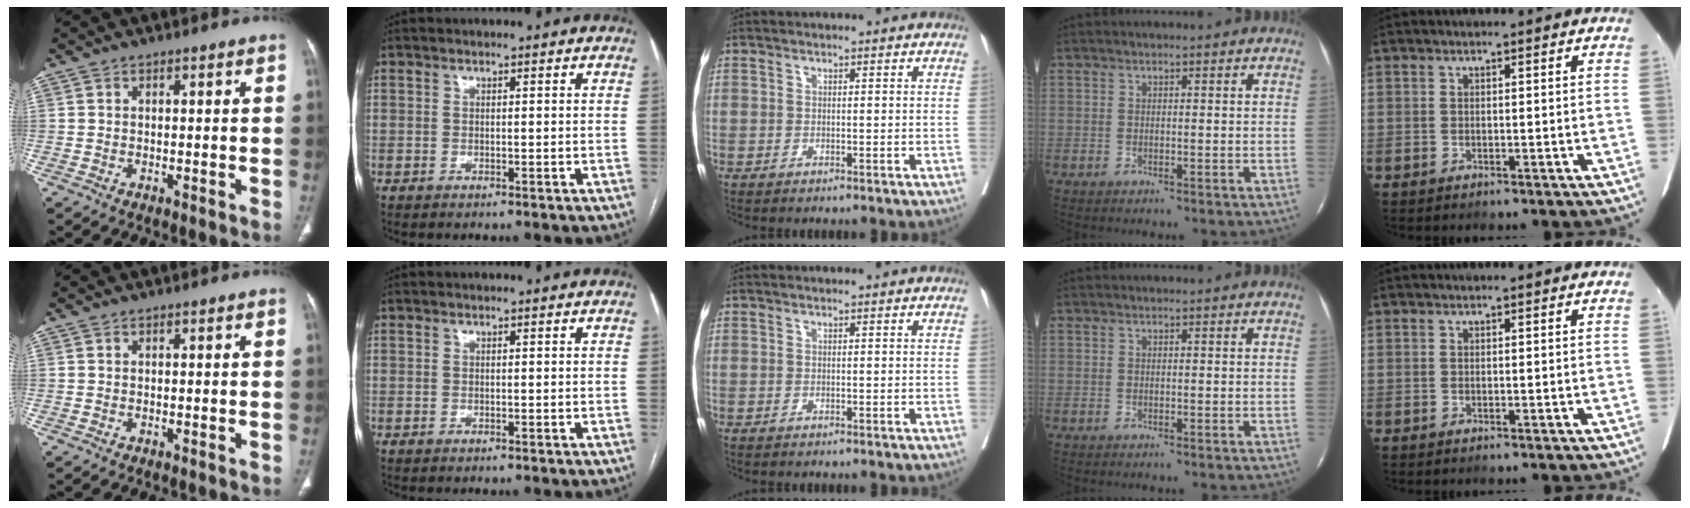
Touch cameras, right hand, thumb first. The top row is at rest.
{}